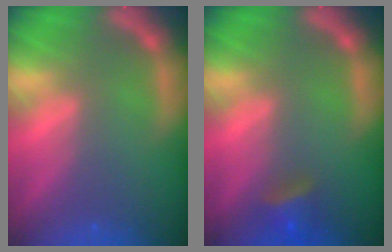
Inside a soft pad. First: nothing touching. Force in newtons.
{"total": 2.9}